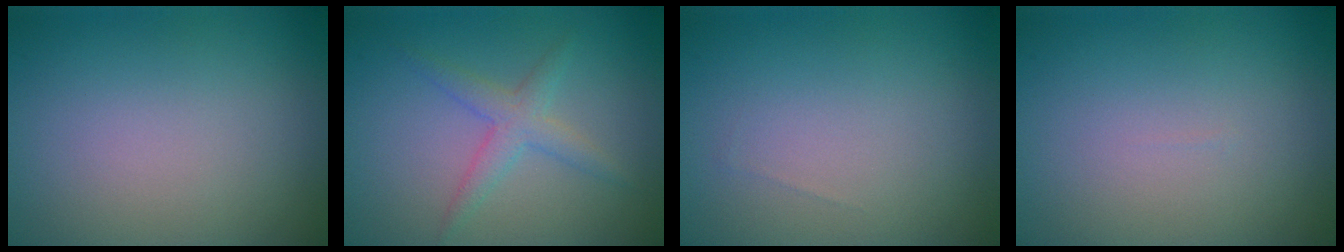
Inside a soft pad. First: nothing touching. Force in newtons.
{"total": 2.4, "press": 2.4, "slide": 0.1}
{"total": 0.0}
{"total": 0.0}